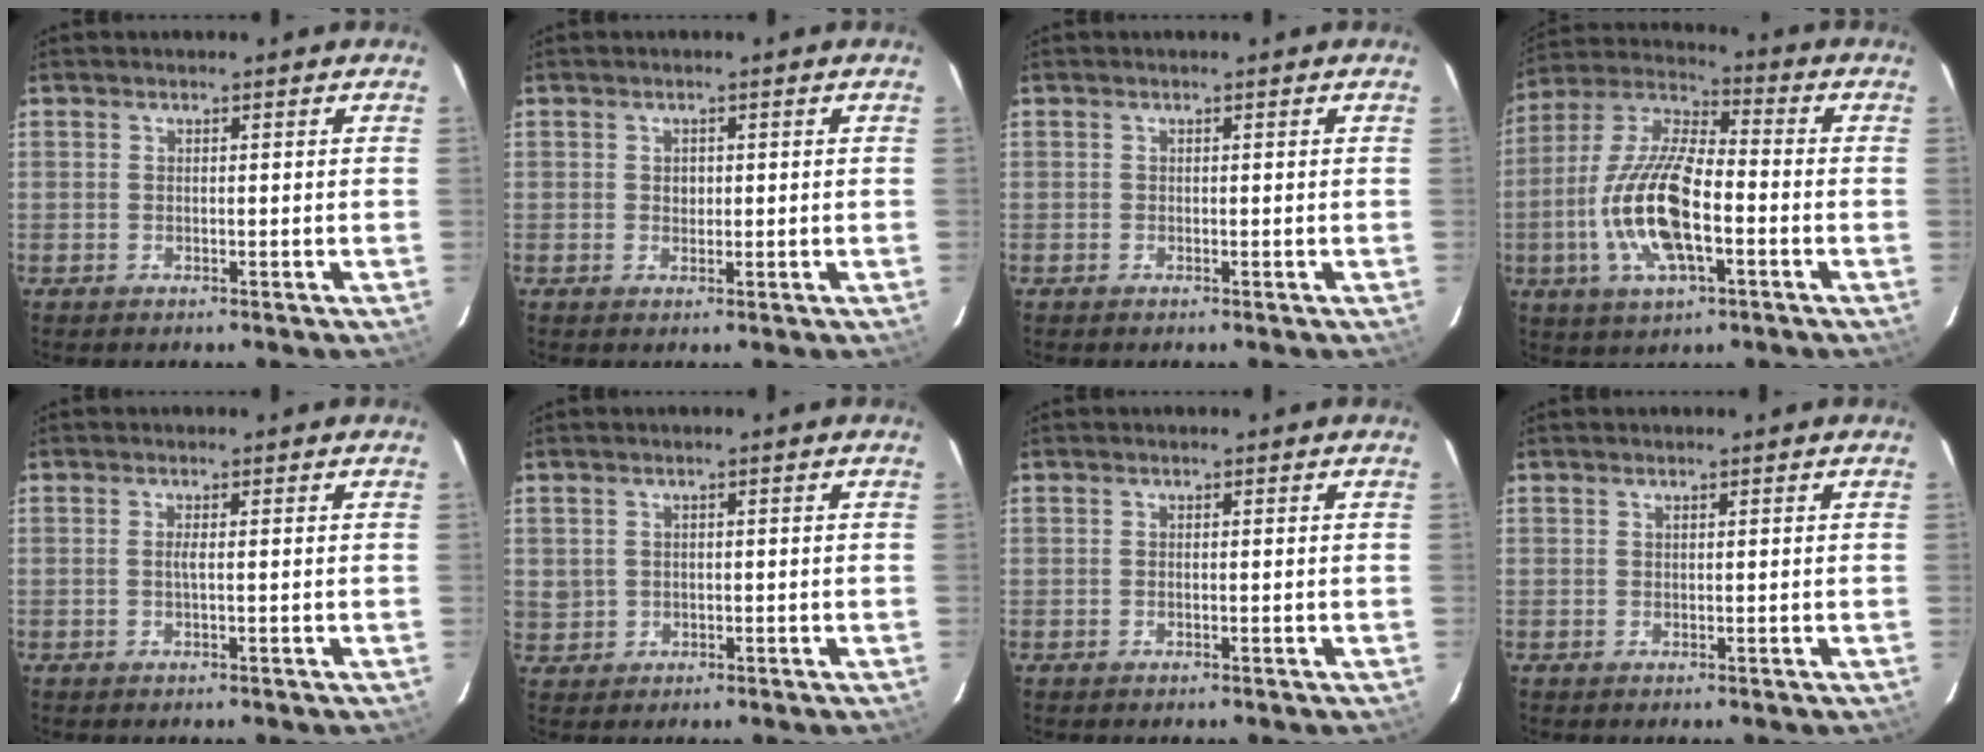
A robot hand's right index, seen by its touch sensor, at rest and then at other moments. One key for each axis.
{"total": 1.3, "fx": 0.2, "fy": 1.1, "fz": 0.6, "tx": -0.007, "ty": 0.004, "tz": 0.004}
{"total": 0.0}
{"total": 16.5, "fx": -4.3, "fy": 6.3, "fz": 14.7, "tx": -0.306, "ty": -0.004, "tz": -0.084}
{"total": 1.0, "fx": 0.0, "fy": -0.4, "fz": 0.9, "tx": -0.018, "ty": -0.001, "tz": -0.001}
{"total": 3.5, "fx": 0.2, "fy": 3.4, "fz": 0.7, "tx": -0.015, "ty": 0.005, "tz": 0.016}
{"total": 0.0}
{"total": 0.0}